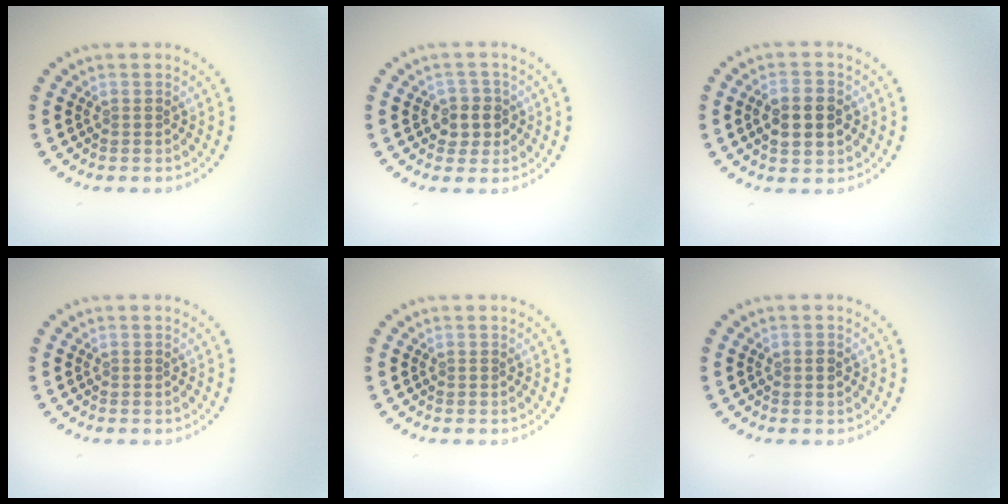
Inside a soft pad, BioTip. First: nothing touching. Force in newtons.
{"total": 2.4, "press": 2.2, "slide": 0.9}
{"total": 3.7, "press": 3.7, "slide": 0.1}
{"total": 0.0}
{"total": 0.0}
{"total": 1.1, "press": 1.1, "slide": 0.0}